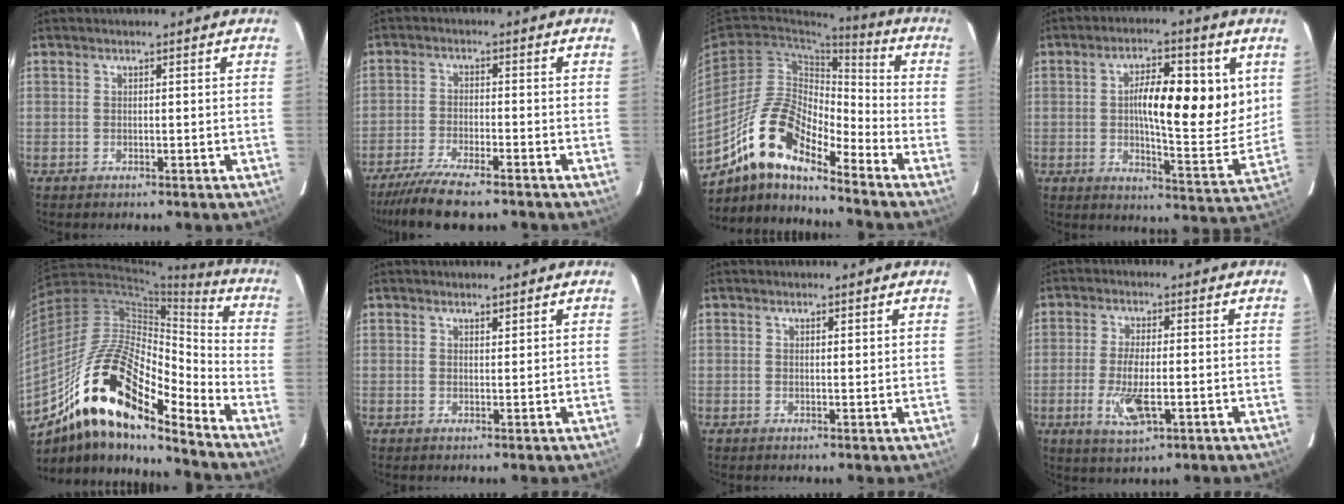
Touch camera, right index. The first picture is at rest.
{"total": 9.3, "force": [-7.8, 0.9, 5.1], "torque": [-0.083, -0.024, -0.128]}
{"total": 12.0, "force": [-9.4, 3.4, 6.6], "torque": [-0.133, 0.028, -0.171]}
{"total": 15.2, "force": [3.3, 4.1, 14.2], "torque": [-0.202, 0.013, 0.051]}
{"total": 19.8, "force": [-12.1, 5.7, 14.7], "torque": [-0.276, 0.027, -0.207]}
{"total": 0.9, "force": [0.8, 0.2, 0.4], "torque": [-0.009, -0.001, 0.014]}
{"total": 0.9, "force": [0.6, 0.2, 0.6], "torque": [-0.011, -0.001, 0.009]}
{"total": 6.7, "force": [-1.8, 1.8, 6.2], "torque": [-0.127, -0.012, -0.028]}